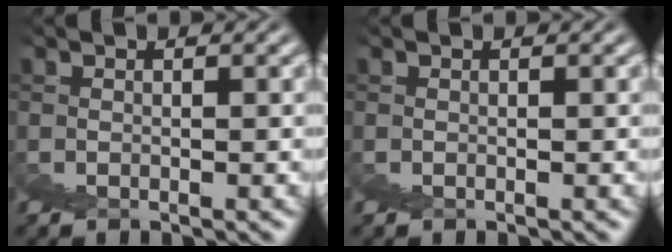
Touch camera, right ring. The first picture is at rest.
{"total": 0.0}